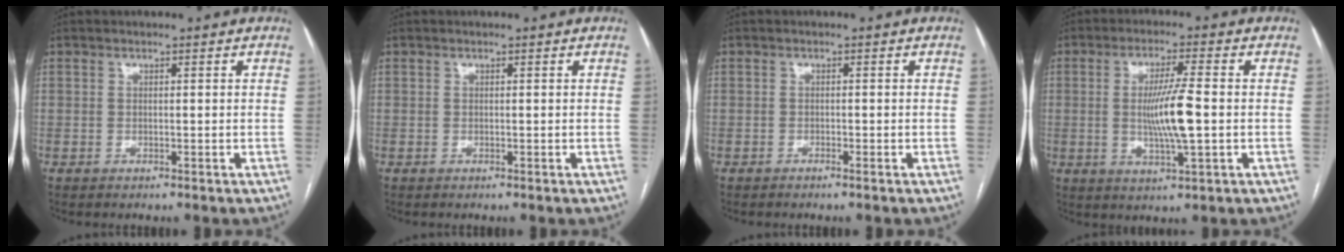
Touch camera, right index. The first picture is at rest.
{"total": 0.0}
{"total": 0.6, "force": [-0.5, -0.1, 0.4], "torque": [-0.010, 0.000, -0.009]}
{"total": 8.2, "force": [-0.5, 0.3, 8.2], "torque": [-0.155, -0.008, -0.009]}